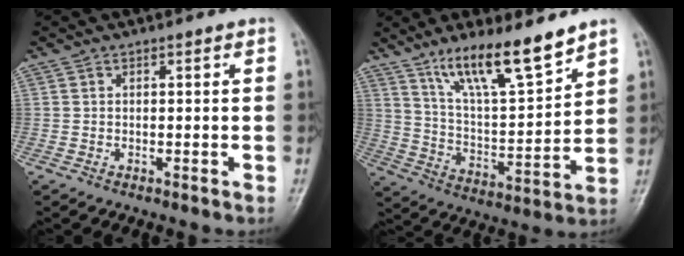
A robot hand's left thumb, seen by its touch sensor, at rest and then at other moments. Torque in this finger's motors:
{"motor_torque": [0.79, 0.65, 1.43, -1.34, 0.14]}